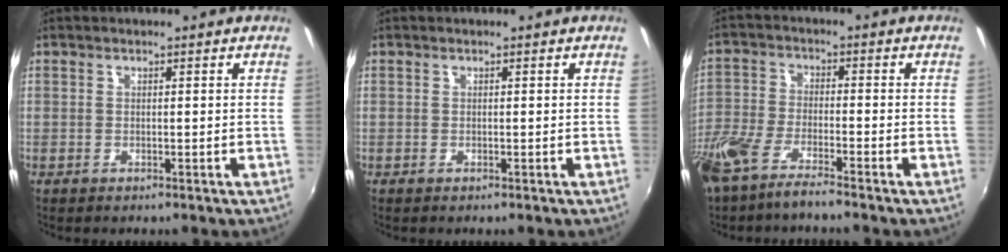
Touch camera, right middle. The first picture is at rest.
{"total": 0.0}
{"total": 10.3, "force": [-8.1, 1.7, 6.2], "torque": [-0.151, -0.025, -0.159]}